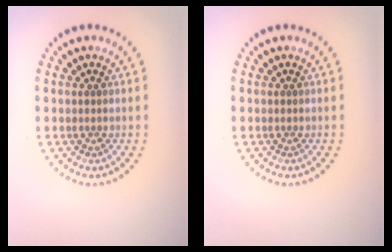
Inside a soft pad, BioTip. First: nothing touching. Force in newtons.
{"total": 0.0}